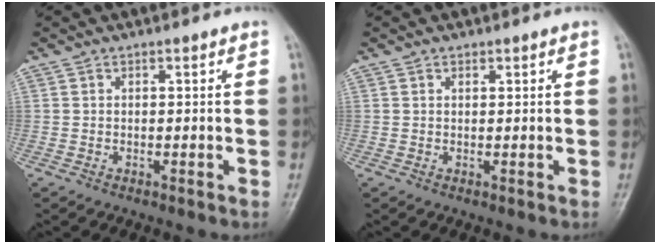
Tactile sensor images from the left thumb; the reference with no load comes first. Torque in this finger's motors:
{"motor_torque": [0.31, 0.52, -0.21, -0.10, -0.03]}